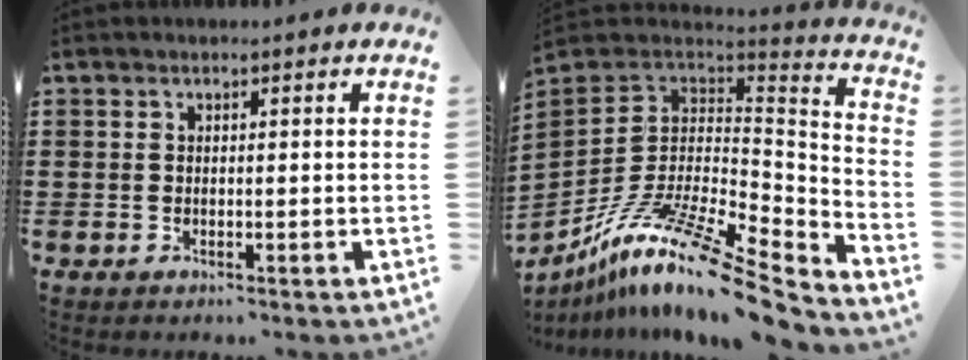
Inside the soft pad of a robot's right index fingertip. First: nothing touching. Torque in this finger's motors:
{"motor_torque": [-1.04, 1.10, 0.81, 0.21]}